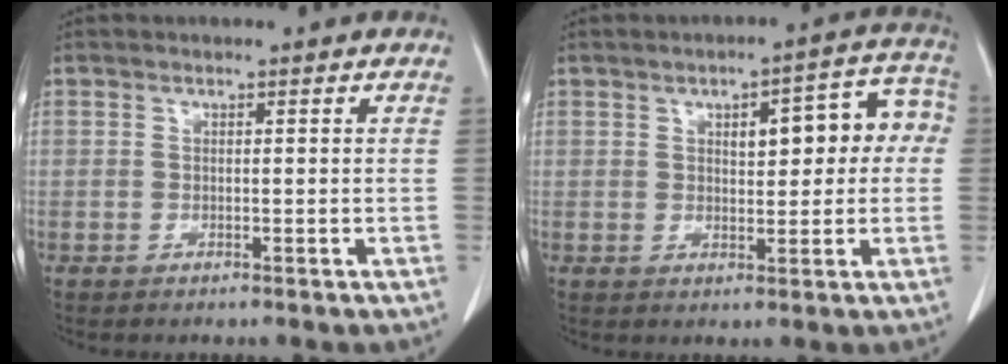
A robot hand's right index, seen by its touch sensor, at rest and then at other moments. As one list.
[{"total": 9.2, "force": [1.7, 3.7, 8.2], "torque": [-0.093, 0.038, 0.021]}]